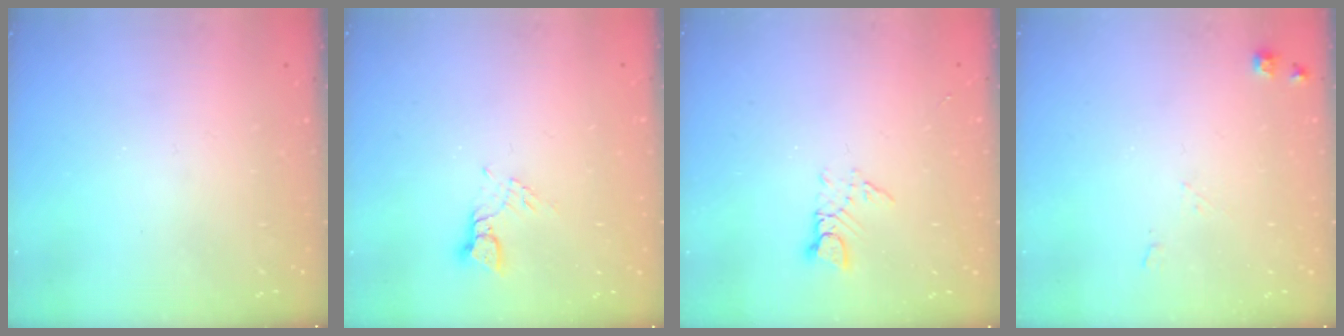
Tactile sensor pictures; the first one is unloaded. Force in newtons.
{"total": 2.4, "press": 2.4, "slide": 0.2}
{"total": 3.1, "press": 3.1, "slide": 0.2}
{"total": 5.6, "press": 5.5, "slide": 0.9}